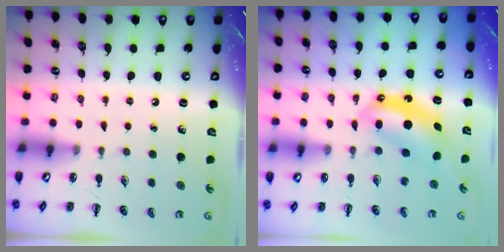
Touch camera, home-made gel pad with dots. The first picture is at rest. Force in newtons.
{"total": 6.2, "press": 6.2, "slide": 0.7}